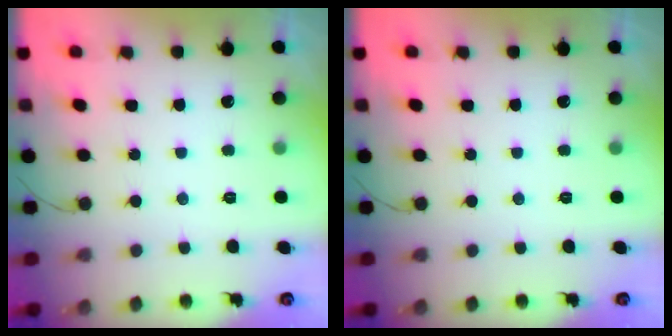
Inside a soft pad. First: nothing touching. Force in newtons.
{"total": 0.0}